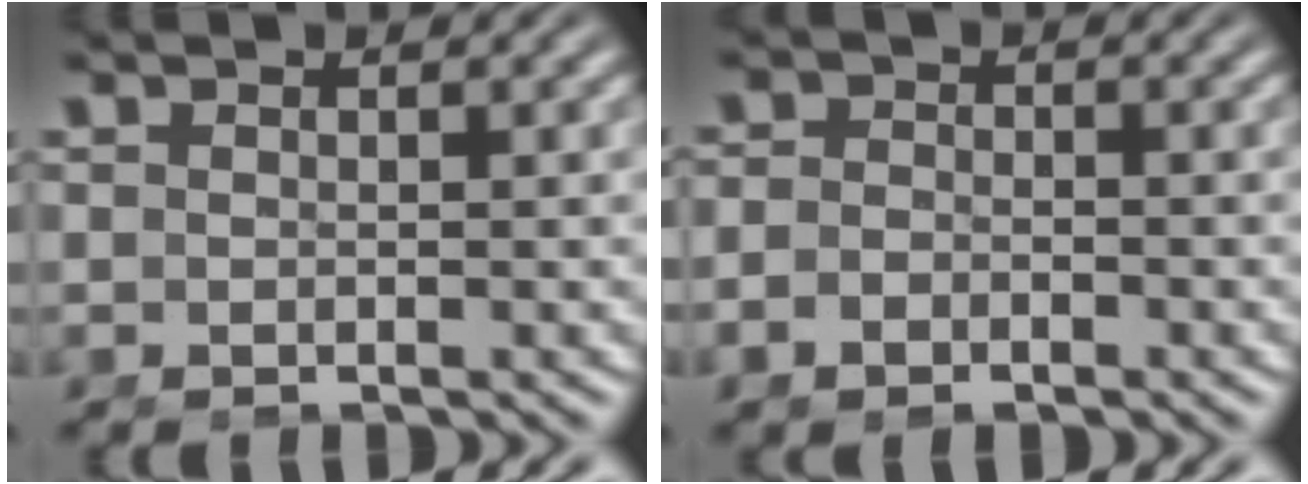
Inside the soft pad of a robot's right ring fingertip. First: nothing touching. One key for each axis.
{"total": 2.4, "fx": -1.6, "fy": 1.6, "fz": 0.8, "tx": -0.024, "ty": -0.014, "tz": -0.026}